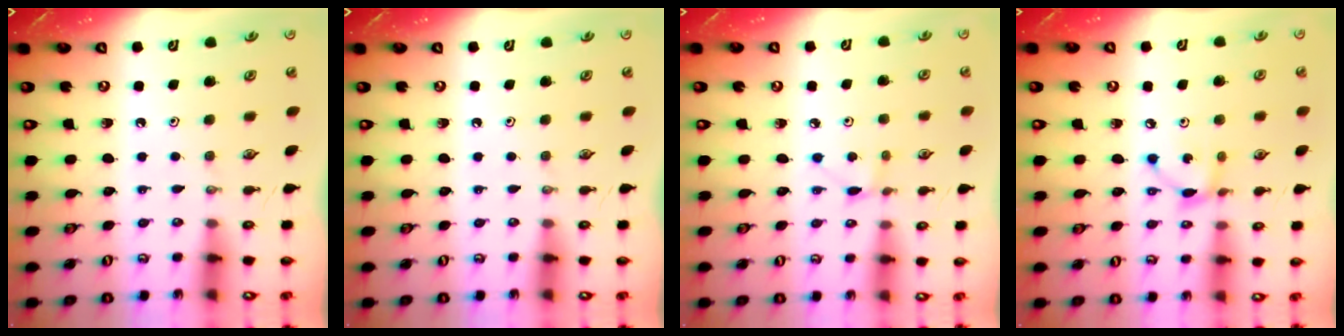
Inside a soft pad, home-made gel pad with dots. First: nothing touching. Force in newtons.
{"total": 0.0}
{"total": 2.9, "press": 2.9, "slide": 0.4}
{"total": 6.3, "press": 6.3, "slide": 0.2}